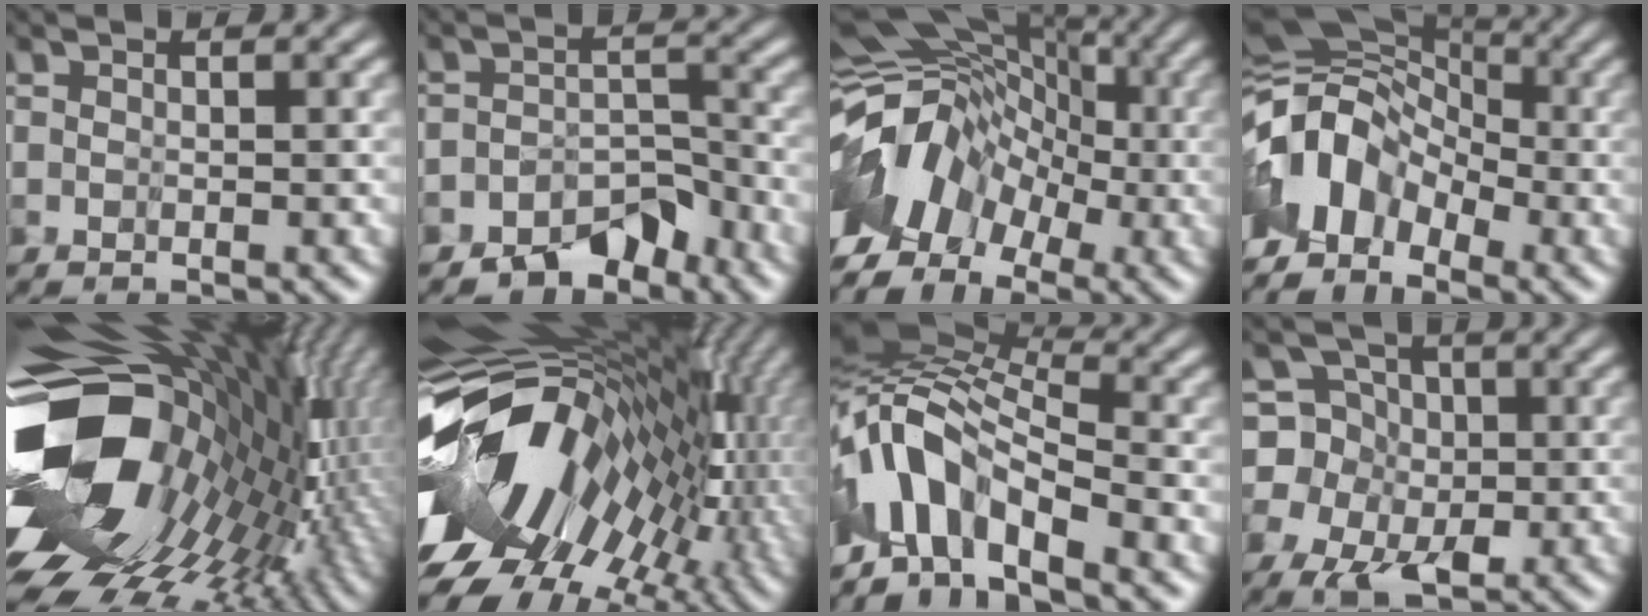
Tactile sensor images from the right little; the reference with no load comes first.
{"total": 5.0, "force": [-4.8, 0.6, -1.2], "torque": [0.040, 0.010, -0.080]}
{"total": 6.6, "force": [-3.7, 4.2, 3.5], "torque": [-0.068, 0.014, -0.083]}
{"total": 5.2, "force": [-3.4, 3.0, 2.6], "torque": [-0.047, 0.015, -0.077]}
{"total": 16.7, "force": [-2.5, 10.9, 12.3], "torque": [-0.258, -0.031, -0.032]}
{"total": 15.5, "force": [-0.2, 9.1, 12.5], "torque": [-0.193, -0.023, 0.008]}
{"total": 6.5, "force": [-4.1, 2.0, 4.6], "torque": [-0.084, 0.021, -0.091]}
{"total": 4.7, "force": [-0.6, 4.4, 1.5], "torque": [-0.019, 0.025, -0.041]}